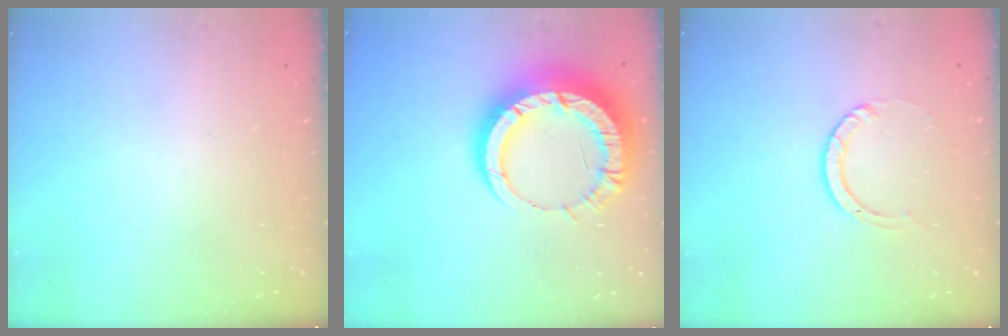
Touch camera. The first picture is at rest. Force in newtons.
{"total": 16.8, "press": 16.7, "slide": 1.7}
{"total": 3.0, "press": 3.0, "slide": 0.3}